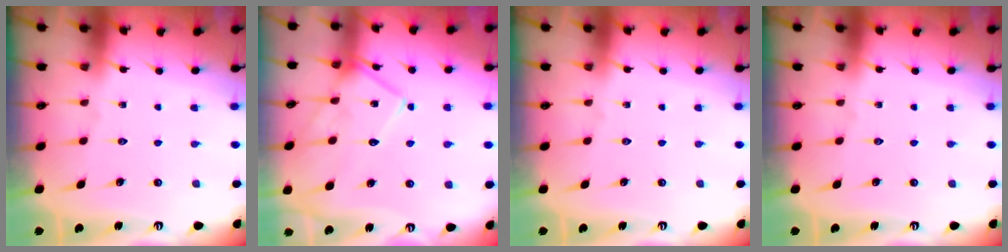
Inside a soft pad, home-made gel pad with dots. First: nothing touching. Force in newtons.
{"total": 11.8, "press": 11.8, "slide": 0.5}
{"total": 0.0}
{"total": 0.0}